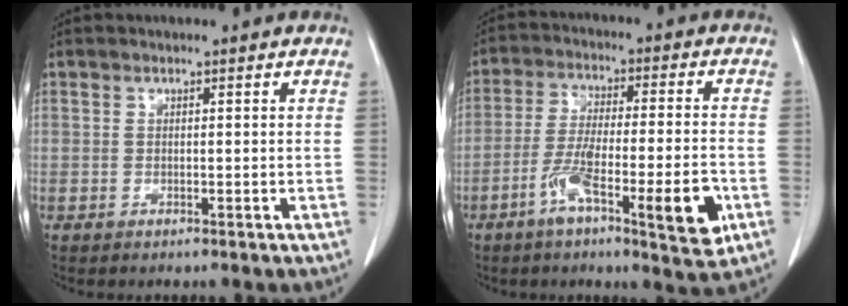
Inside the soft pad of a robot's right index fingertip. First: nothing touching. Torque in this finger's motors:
{"motor_torque": [1.32, -0.82, 0.29, 0.10]}